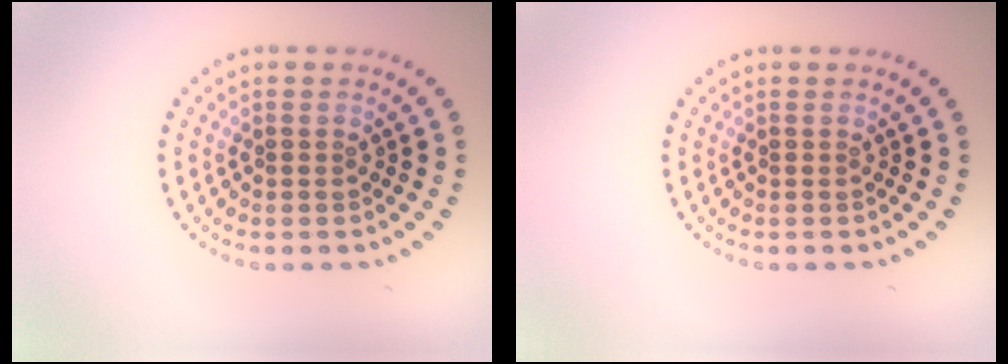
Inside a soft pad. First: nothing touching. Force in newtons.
{"total": 0.0}